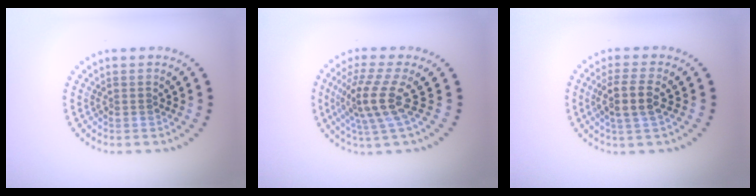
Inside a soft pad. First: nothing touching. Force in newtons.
{"total": 4.2, "press": 2.9, "slide": 3.0}
{"total": 2.9, "press": 2.5, "slide": 1.5}